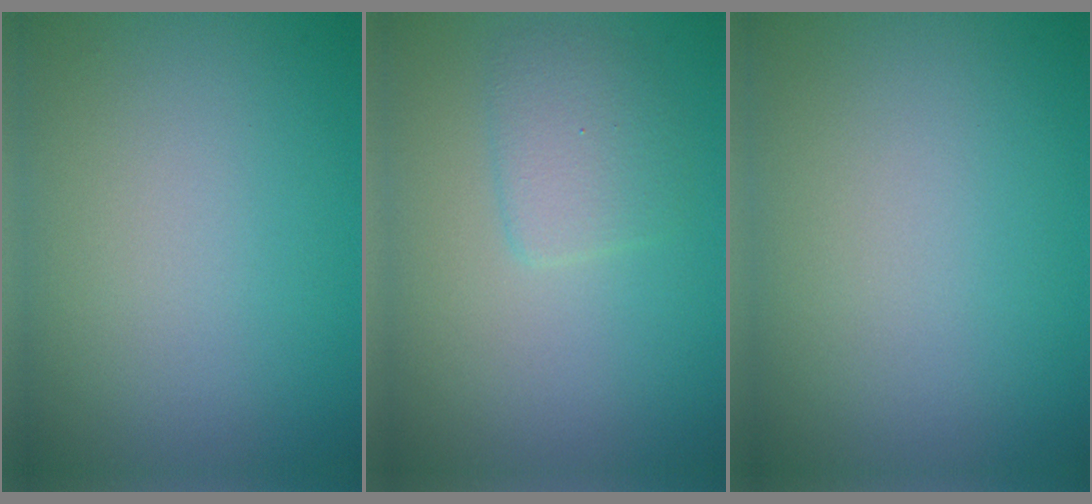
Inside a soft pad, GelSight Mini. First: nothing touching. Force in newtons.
{"total": 2.2, "press": 2.2, "slide": 0.1}
{"total": 0.0}